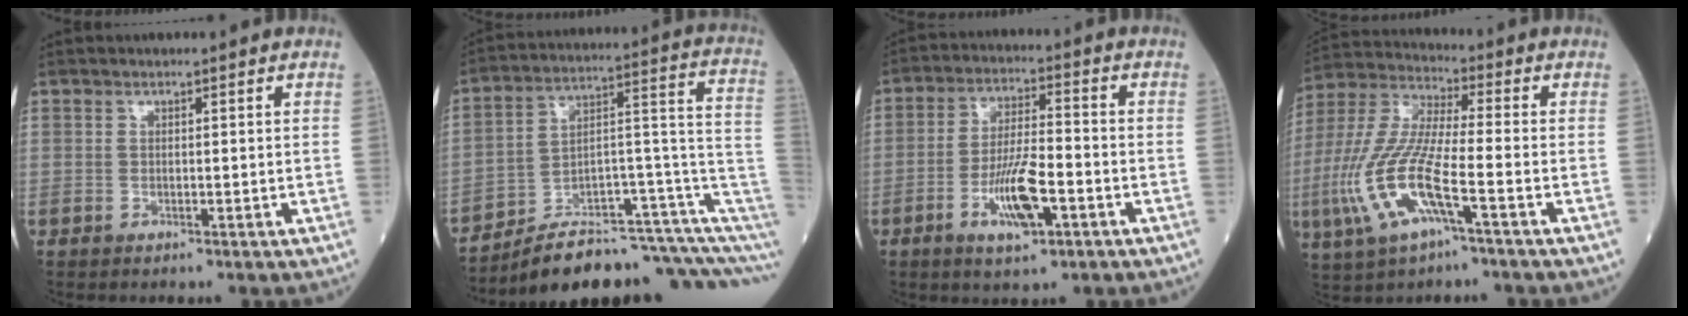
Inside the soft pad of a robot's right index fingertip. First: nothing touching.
{"total": 16.5, "force": [-12.0, 2.3, 11.1], "torque": [-0.113, 0.081, -0.181]}
{"total": 9.0, "force": [-3.5, 2.1, 8.0], "torque": [-0.156, -0.001, -0.061]}
{"total": 13.8, "force": [-4.7, 2.4, 12.7], "torque": [-0.289, -0.008, -0.092]}